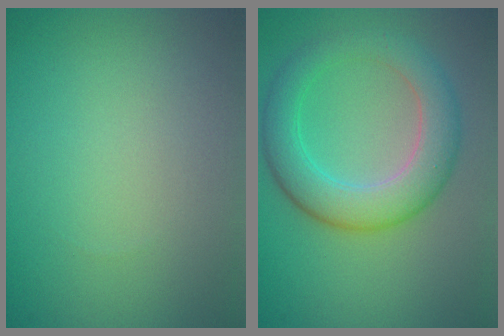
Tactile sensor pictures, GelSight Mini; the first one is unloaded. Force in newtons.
{"total": 5.6, "press": 5.6, "slide": 0.1}